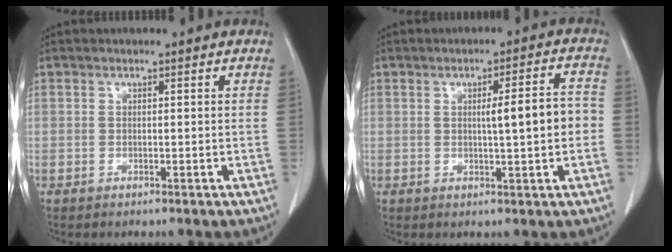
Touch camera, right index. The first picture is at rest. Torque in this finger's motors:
{"motor_torque": [0.34, 0.08, 0.18, 0.04]}